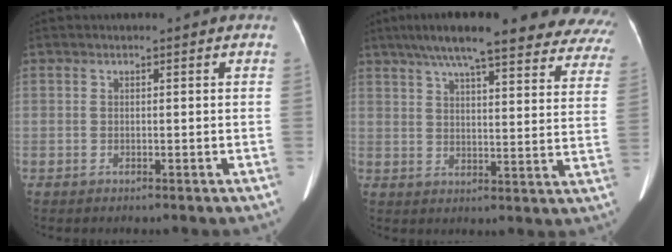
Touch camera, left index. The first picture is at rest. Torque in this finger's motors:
{"motor_torque": [0.94, -1.20, 0.81, 0.12]}